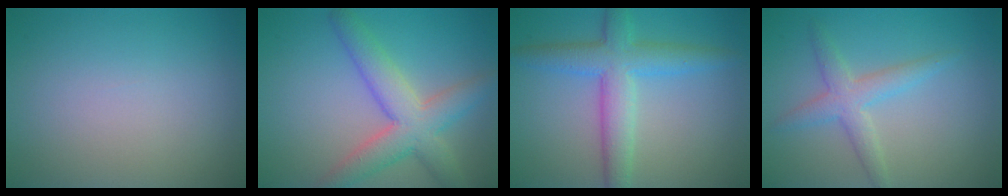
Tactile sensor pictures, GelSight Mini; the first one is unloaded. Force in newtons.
{"total": 5.9, "press": 5.9, "slide": 0.4}
{"total": 5.3, "press": 5.3, "slide": 0.1}
{"total": 2.9, "press": 2.9, "slide": 0.3}